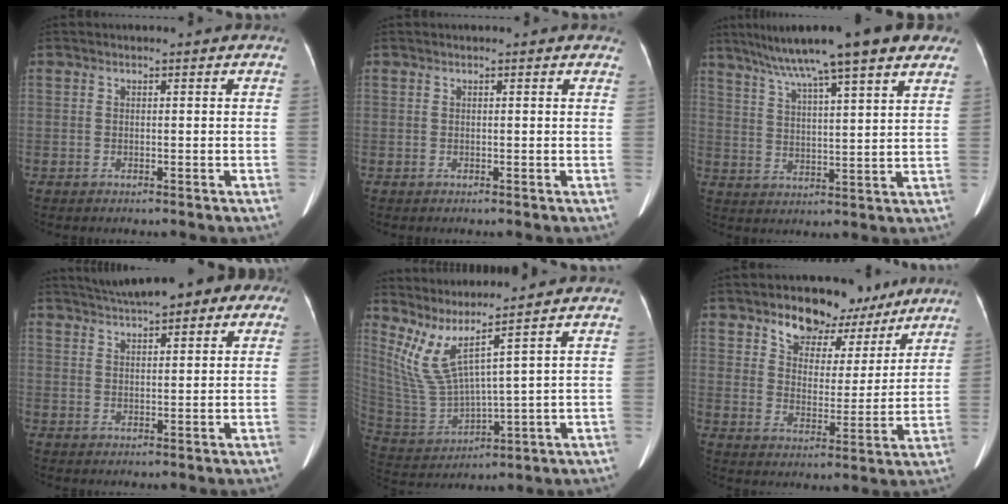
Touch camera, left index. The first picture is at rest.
{"total": 3.3, "force": [2.9, 0.7, 1.4], "torque": [-0.013, 0.019, 0.024]}
{"total": 19.0, "force": [14.3, 1.5, 12.5], "torque": [-0.200, 0.039, 0.204]}
{"total": 12.4, "force": [8.3, 3.9, 8.4], "torque": [-0.129, 0.050, 0.110]}
{"total": 8.4, "force": [5.9, -1.5, 5.8], "torque": [-0.140, -0.019, 0.139]}
{"total": 10.7, "force": [7.7, 6.1, 4.3], "torque": [-0.057, 0.020, 0.121]}